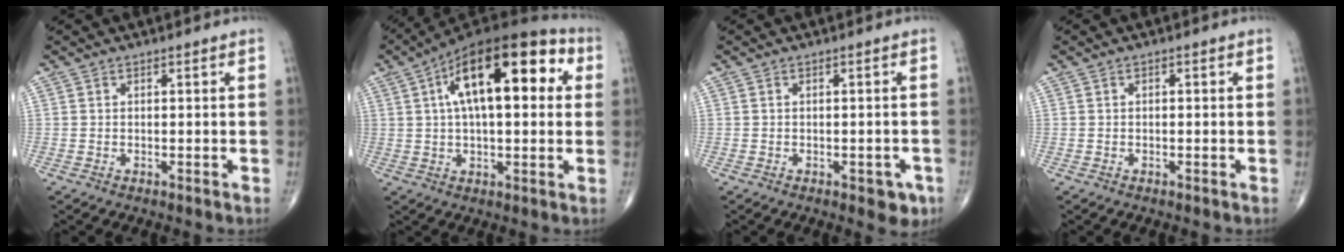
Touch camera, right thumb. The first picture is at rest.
{"total": 21.1, "force": [5.4, 9.3, 18.1], "torque": [-0.273, 0.029, 0.075]}
{"total": 3.6, "force": [-1.7, 1.8, 2.6], "torque": [-0.013, 0.005, -0.017]}
{"total": 0.0}